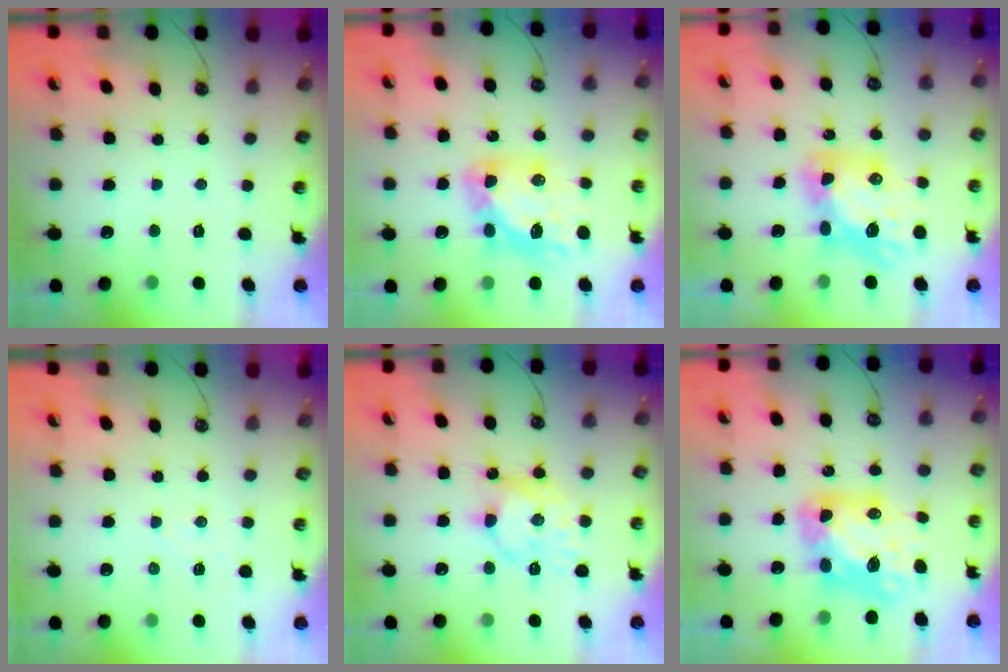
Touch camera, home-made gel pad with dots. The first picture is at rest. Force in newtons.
{"total": 12.9, "press": 12.8, "slide": 1.4}
{"total": 12.3, "press": 12.3, "slide": 1.4}
{"total": 4.1, "press": 4.1, "slide": 0.6}
{"total": 11.3, "press": 11.2, "slide": 0.7}
{"total": 10.2, "press": 10.1, "slide": 1.2}